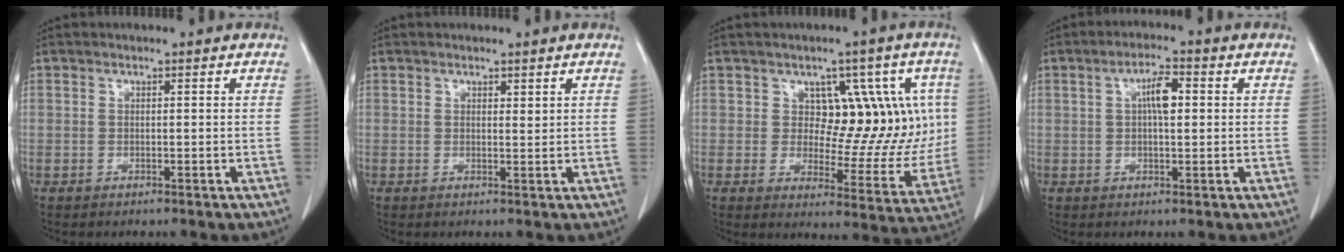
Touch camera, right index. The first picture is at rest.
{"total": 0.7, "force": [0.6, 0.2, 0.4], "torque": [-0.006, -0.006, 0.009]}
{"total": 11.4, "force": [3.0, 6.9, 8.6], "torque": [-0.082, 0.016, 0.047]}
{"total": 4.4, "force": [0.8, 1.2, 4.2], "torque": [-0.075, 0.009, 0.012]}